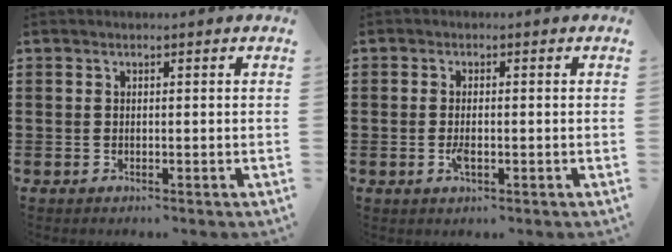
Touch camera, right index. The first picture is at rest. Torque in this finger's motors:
{"motor_torque": [-0.05, 0.01, 0.07, 0.01]}